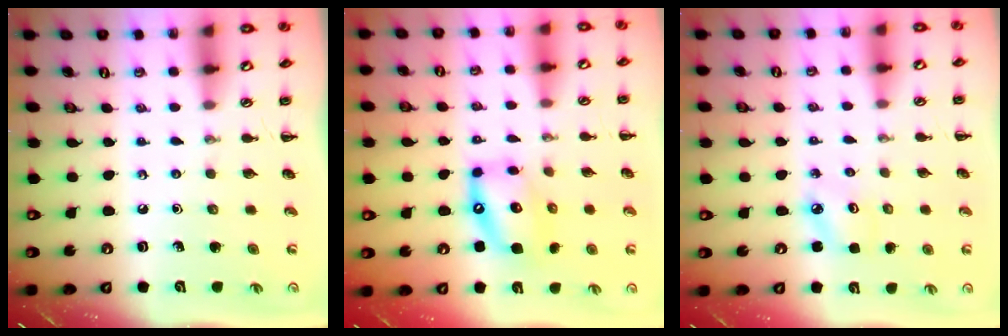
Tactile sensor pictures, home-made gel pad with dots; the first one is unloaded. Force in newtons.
{"total": 13.5, "press": 13.1, "slide": 3.3}
{"total": 3.0, "press": 2.9, "slide": 0.6}